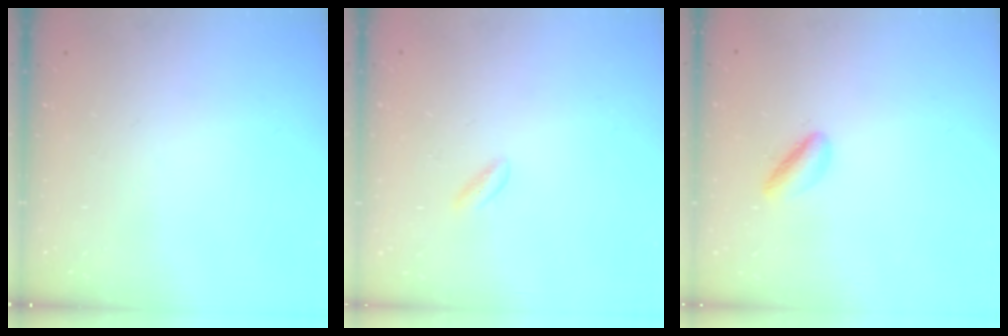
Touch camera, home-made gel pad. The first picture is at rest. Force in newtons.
{"total": 1.3, "press": 1.0, "slide": 0.7}
{"total": 3.7, "press": 3.7, "slide": 0.5}